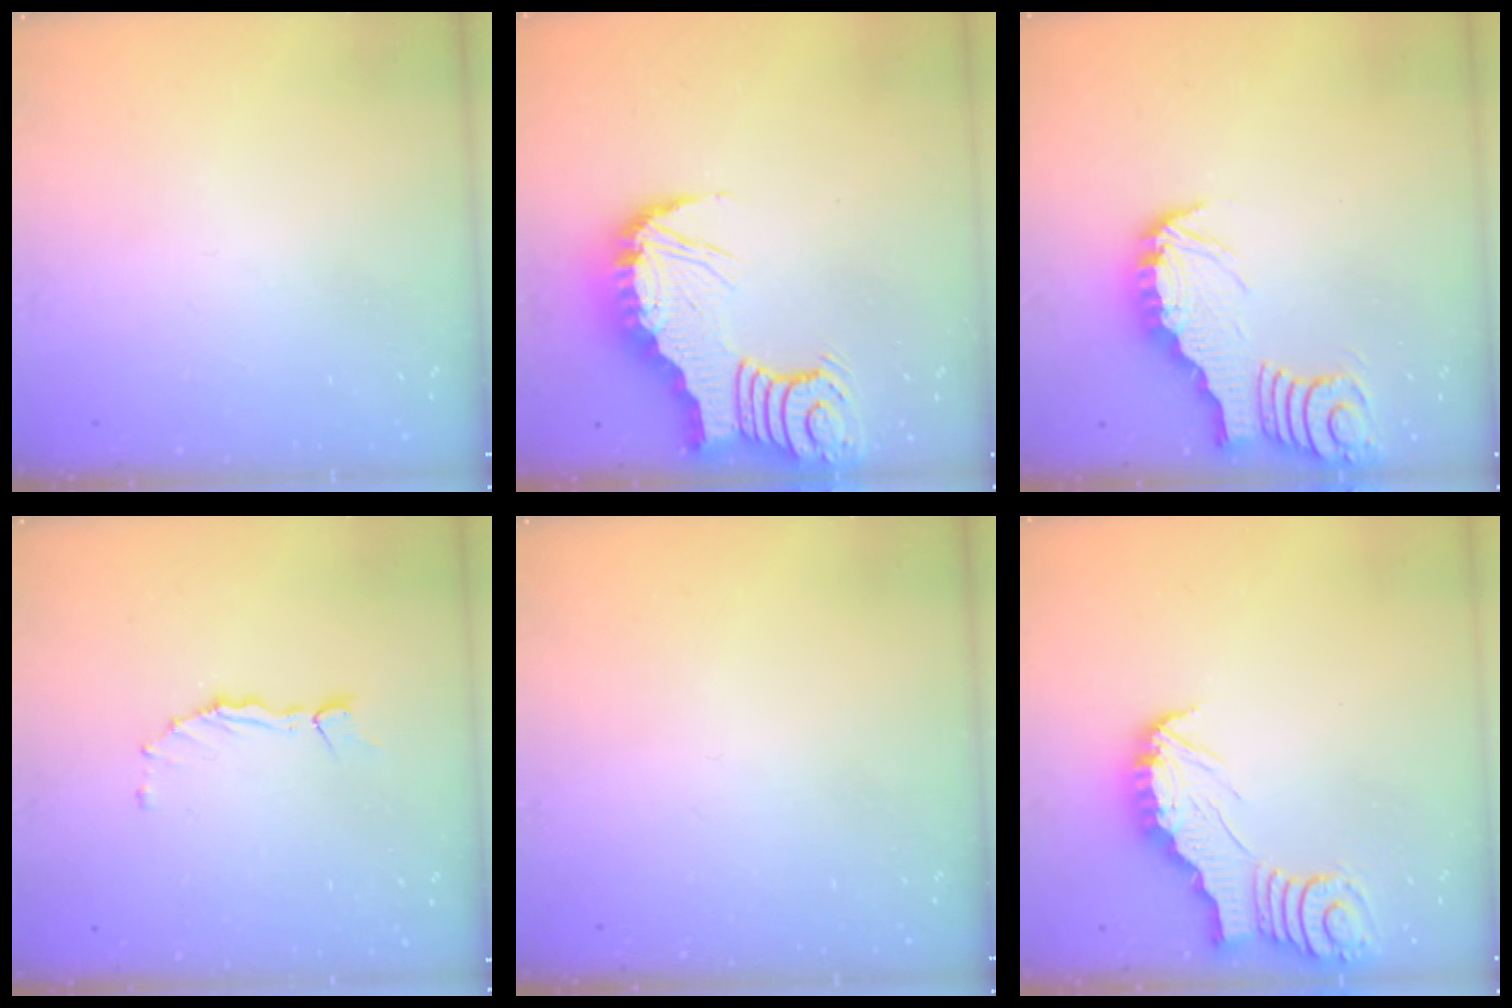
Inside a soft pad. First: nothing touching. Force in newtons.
{"total": 5.6, "press": 5.5, "slide": 0.7}
{"total": 3.2, "press": 3.2, "slide": 0.3}
{"total": 1.9, "press": 1.9, "slide": 0.3}
{"total": 0.0}
{"total": 3.2, "press": 3.1, "slide": 0.4}